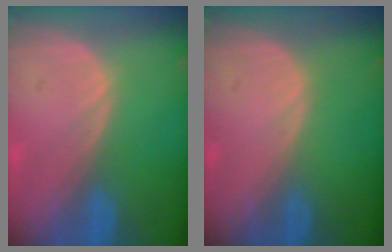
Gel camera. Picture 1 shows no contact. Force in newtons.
{"total": 0.0}